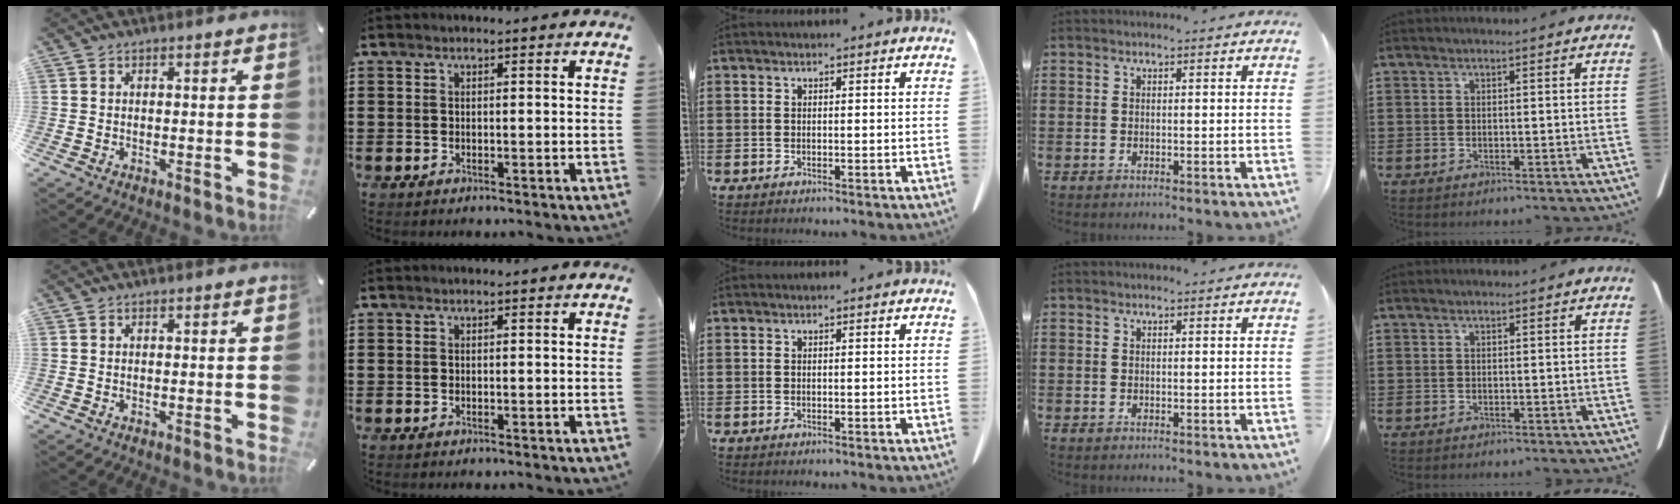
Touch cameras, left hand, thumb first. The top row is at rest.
{}